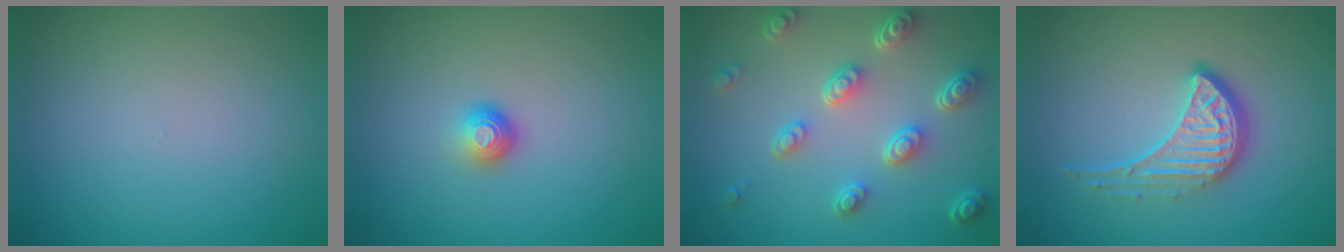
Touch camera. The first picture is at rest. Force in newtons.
{"total": 1.6, "press": 1.1, "slide": 1.2}
{"total": 5.3, "press": 4.0, "slide": 3.5}
{"total": 4.5, "press": 3.3, "slide": 3.1}